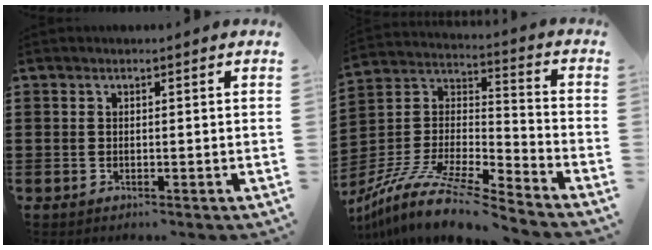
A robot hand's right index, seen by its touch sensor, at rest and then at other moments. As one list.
[{"total": 12.3, "force": [-10.3, 1.8, 6.4], "torque": [-0.131, 0.015, -0.203]}]